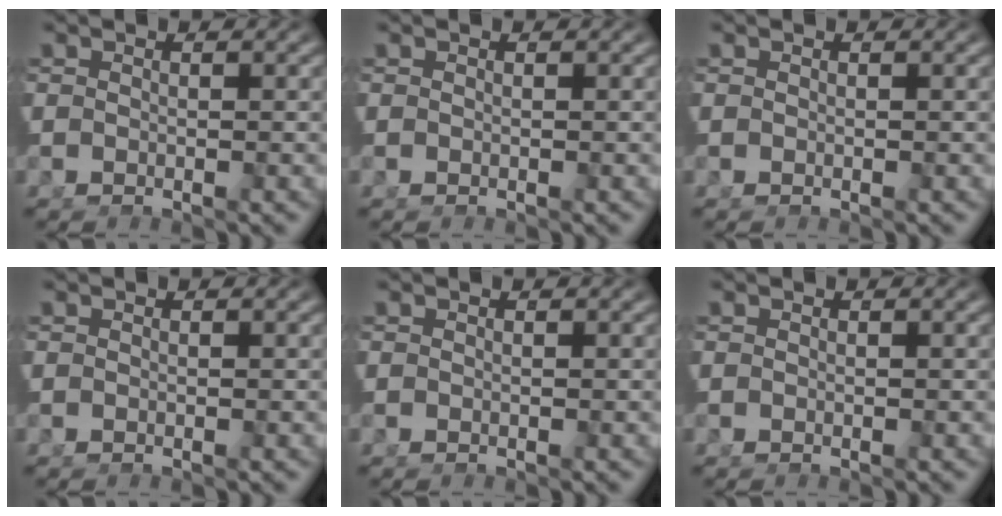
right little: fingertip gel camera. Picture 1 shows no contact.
{"total": 0.0}
{"total": 0.0}
{"total": 0.0}
{"total": 0.0}
{"total": 0.0}